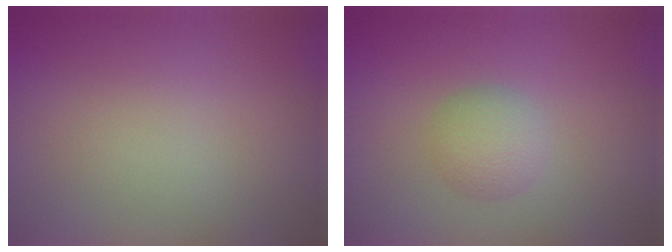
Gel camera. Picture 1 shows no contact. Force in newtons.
{"total": 2.4, "press": 2.4, "slide": 0.1}